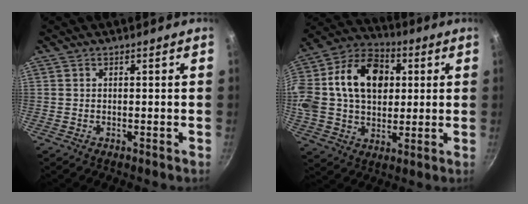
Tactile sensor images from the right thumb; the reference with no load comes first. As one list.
[{"total": 25.3, "force": [4.5, 18.0, 17.2], "torque": [-0.325, 0.039, 0.066]}]